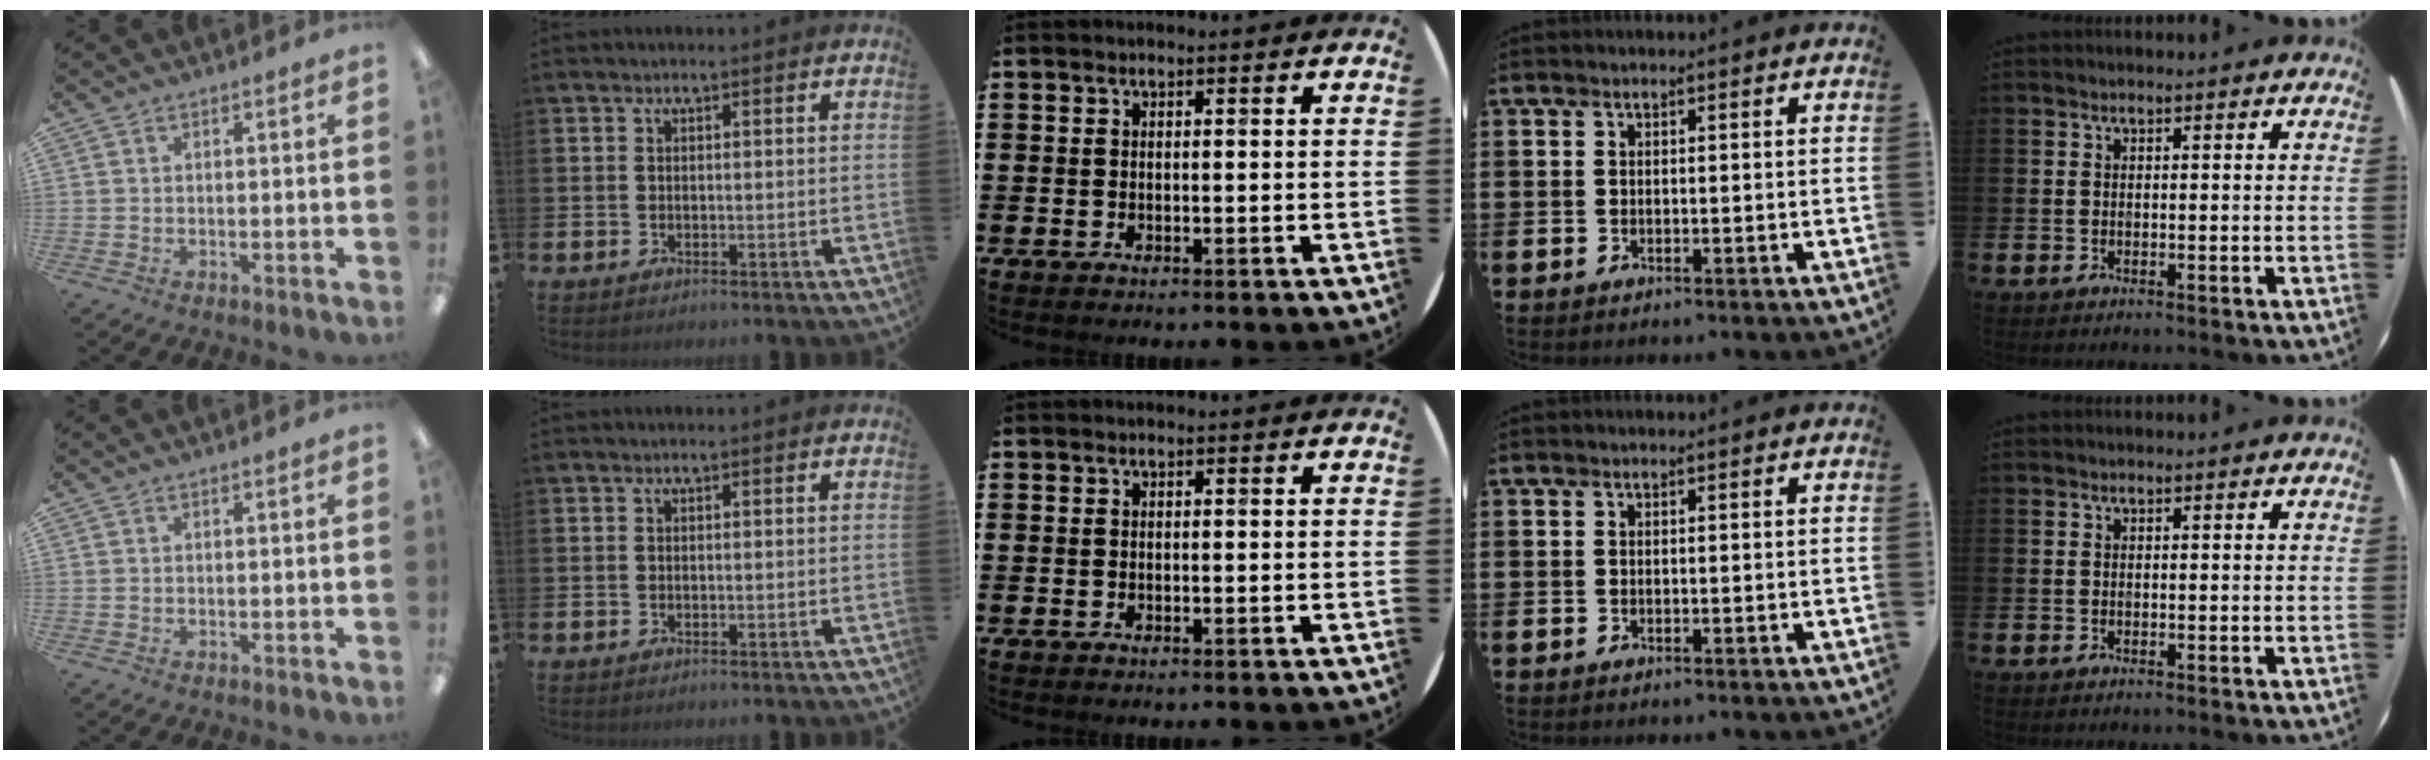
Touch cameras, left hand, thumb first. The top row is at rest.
{}